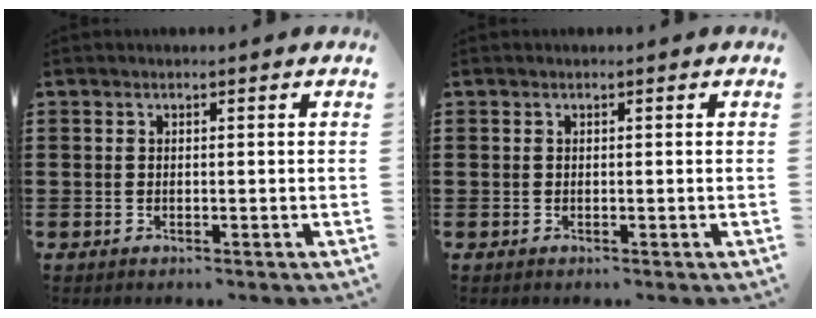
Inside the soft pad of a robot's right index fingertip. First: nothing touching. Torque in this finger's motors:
{"motor_torque": [0.00, 0.00, 0.00, -0.01]}